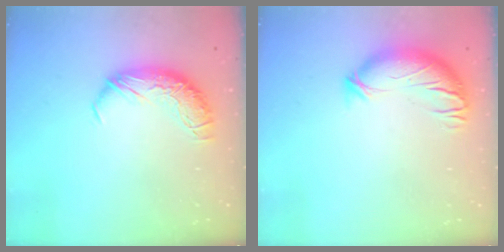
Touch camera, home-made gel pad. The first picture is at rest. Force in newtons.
{"total": 3.5, "press": 2.6, "slide": 2.4}